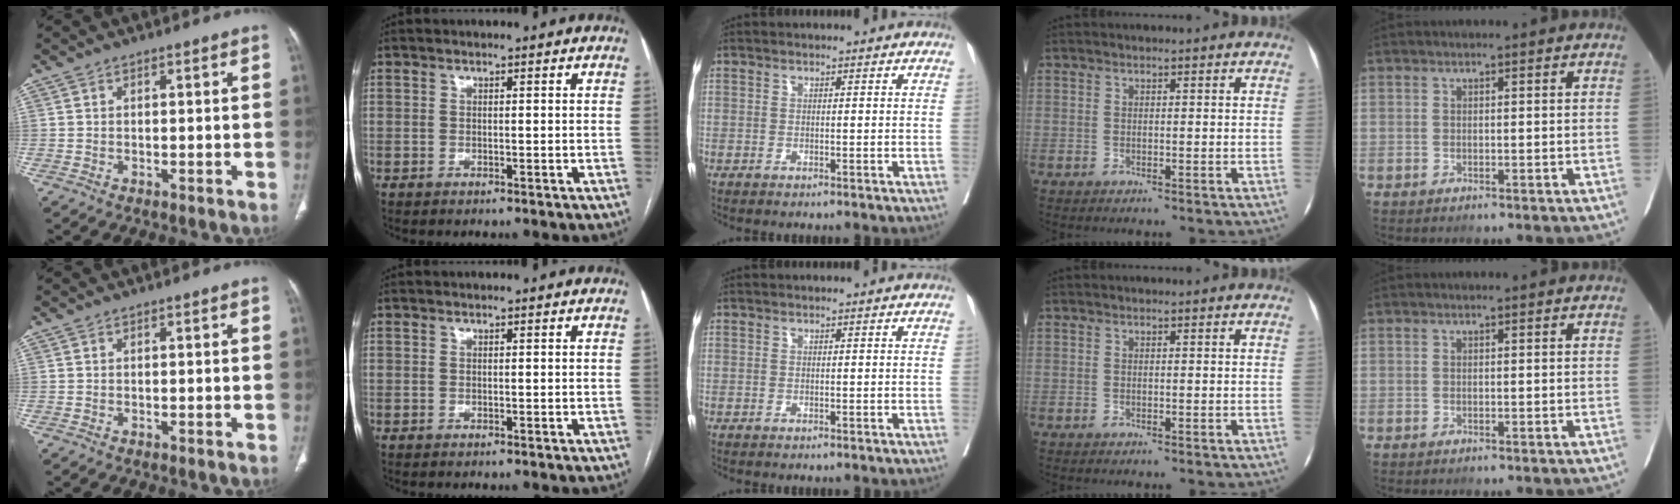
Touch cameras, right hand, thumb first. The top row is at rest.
{}